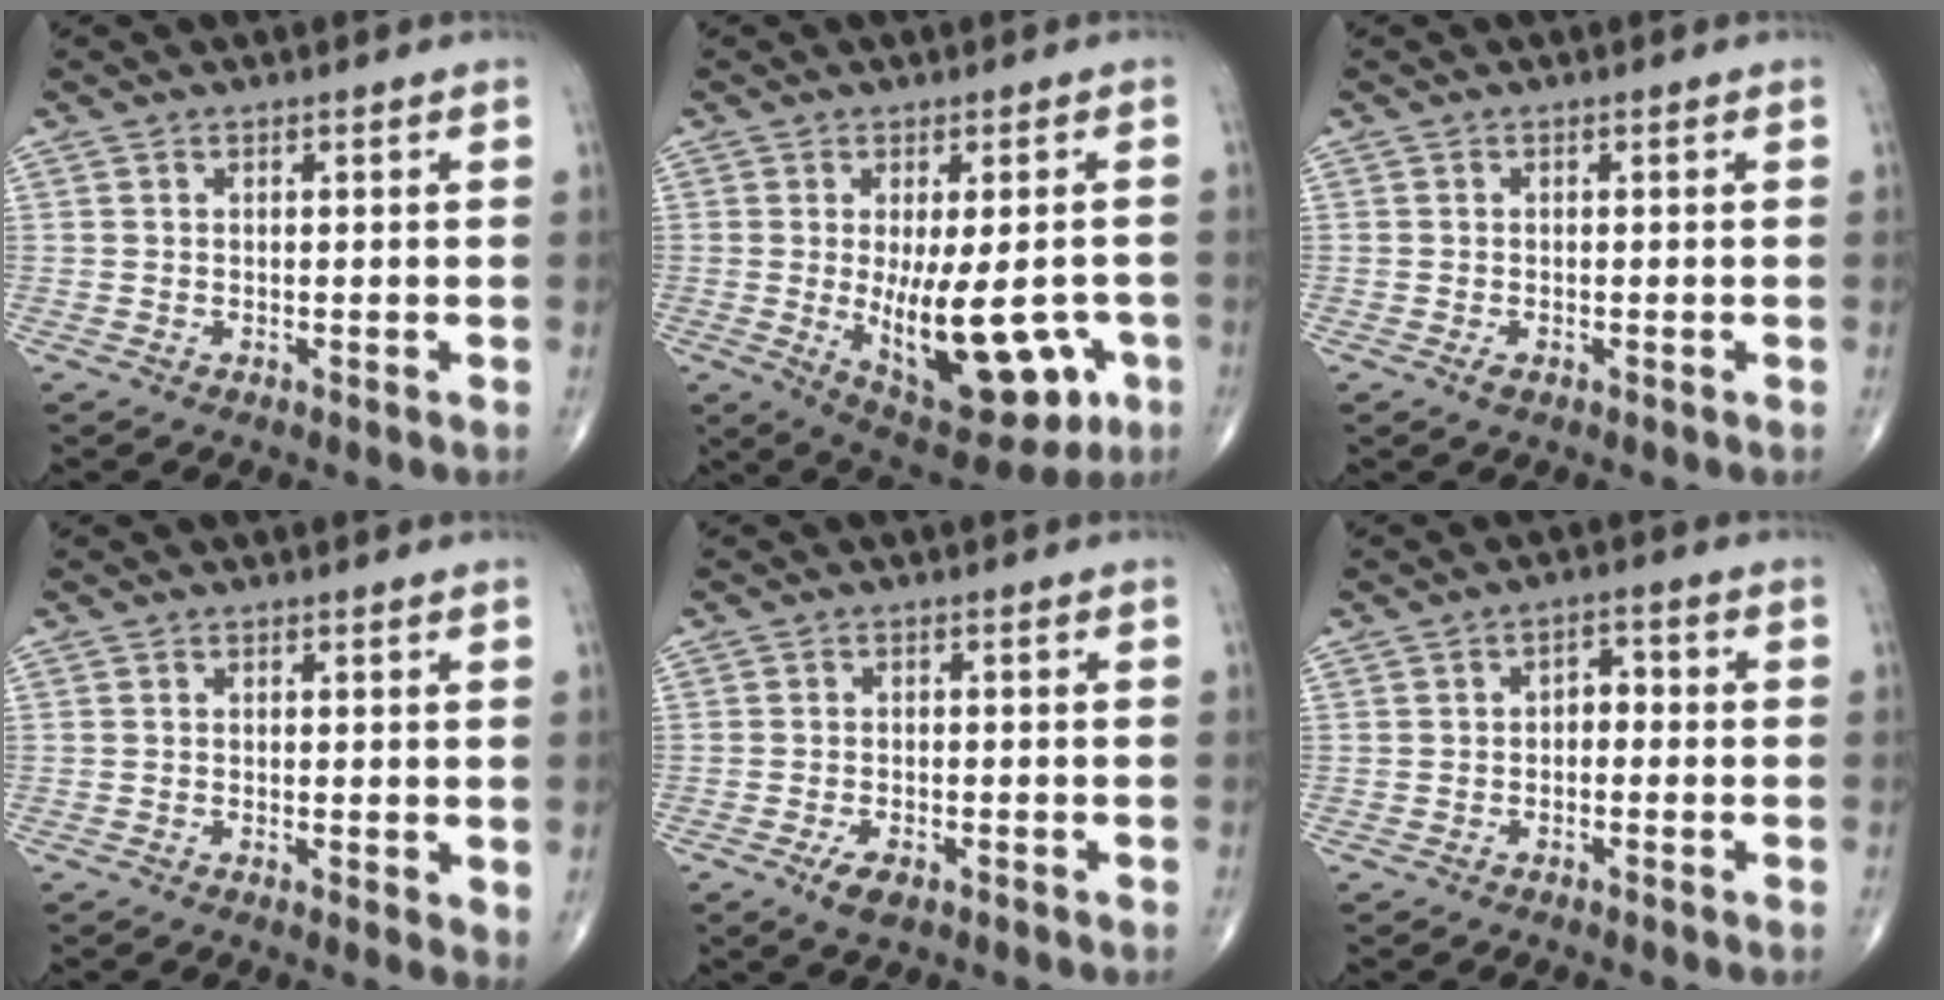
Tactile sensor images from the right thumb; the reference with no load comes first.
{"total": 16.7, "force": [-3.7, 7.3, 14.5], "torque": [-0.189, -0.017, -0.029]}
{"total": 1.0, "force": [-0.5, 0.5, 0.7], "torque": [-0.016, -0.002, -0.010]}
{"total": 2.4, "force": [0.2, 0.8, 2.2], "torque": [-0.033, -0.009, -0.002]}
{"total": 3.4, "force": [-1.8, 1.5, 2.4], "torque": [-0.046, 0.001, -0.031]}
{"total": 2.9, "force": [-0.5, 2.0, 2.1], "torque": [-0.015, 0.017, -0.017]}